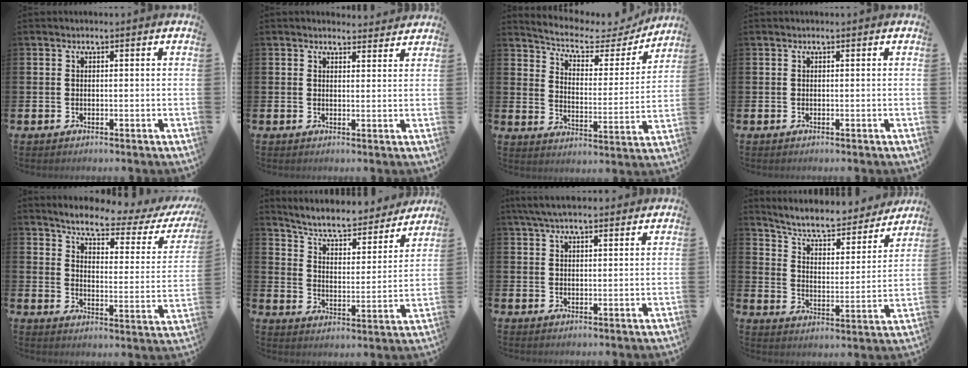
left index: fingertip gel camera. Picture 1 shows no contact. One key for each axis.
{"total": 2.4, "fx": 2.3, "fy": 0.6, "fz": 0.0, "tx": 0.003, "ty": -0.011, "tz": 0.040}
{"total": 6.2, "fx": 5.5, "fy": 2.2, "fz": 1.9, "tx": -0.062, "ty": -0.042, "tz": 0.087}
{"total": 0.0}
{"total": 5.9, "fx": 5.1, "fy": 1.2, "fz": 2.7, "tx": -0.071, "ty": -0.035, "tz": 0.078}
{"total": 6.9, "fx": 6.3, "fy": 1.7, "fz": 2.3, "tx": -0.073, "ty": -0.049, "tz": 0.103}
{"total": 4.7, "fx": 4.1, "fy": 1.1, "fz": 2.0, "tx": -0.047, "ty": -0.008, "tz": 0.076}
{"total": 7.3, "fx": 6.7, "fy": 1.8, "fz": 2.3, "tx": -0.075, "ty": -0.051, "tz": 0.110}